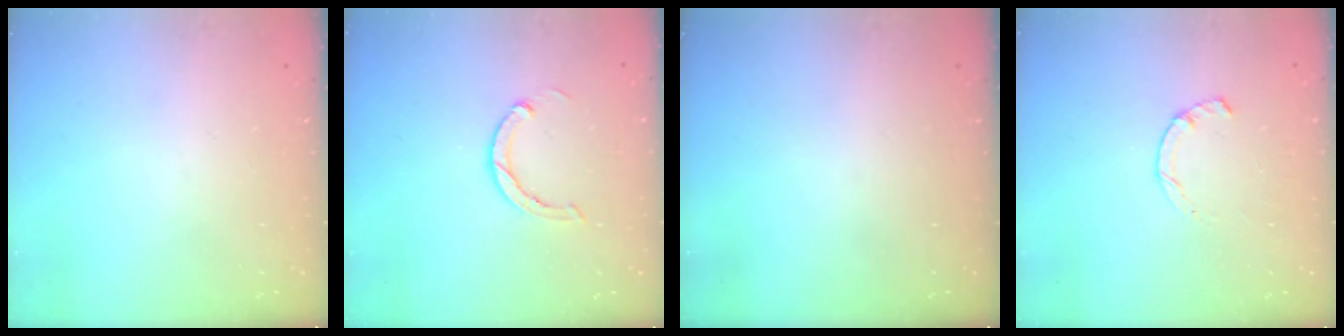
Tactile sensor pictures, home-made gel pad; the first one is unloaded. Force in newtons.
{"total": 3.0, "press": 3.0, "slide": 0.1}
{"total": 0.0}
{"total": 1.9, "press": 1.9, "slide": 0.3}